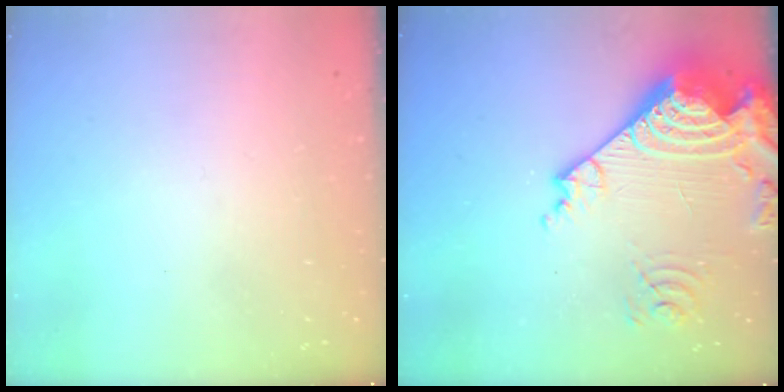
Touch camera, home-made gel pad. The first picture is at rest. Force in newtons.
{"total": 23.5, "press": 23.4, "slide": 2.7}